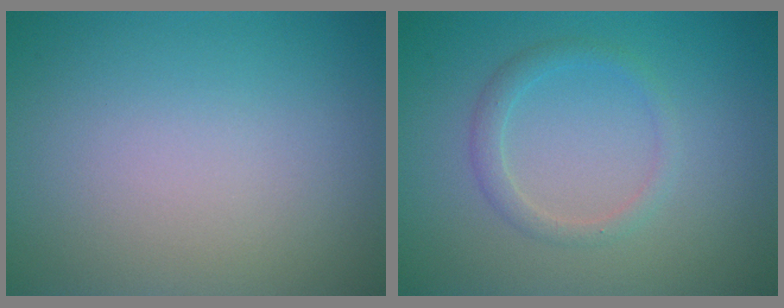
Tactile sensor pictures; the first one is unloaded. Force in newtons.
{"total": 1.6, "press": 1.6, "slide": 0.1}